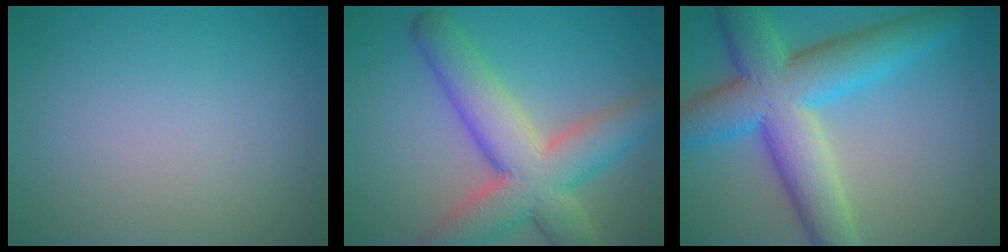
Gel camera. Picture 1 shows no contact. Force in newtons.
{"total": 9.3, "press": 9.2, "slide": 0.5}
{"total": 10.3, "press": 10.3, "slide": 0.2}